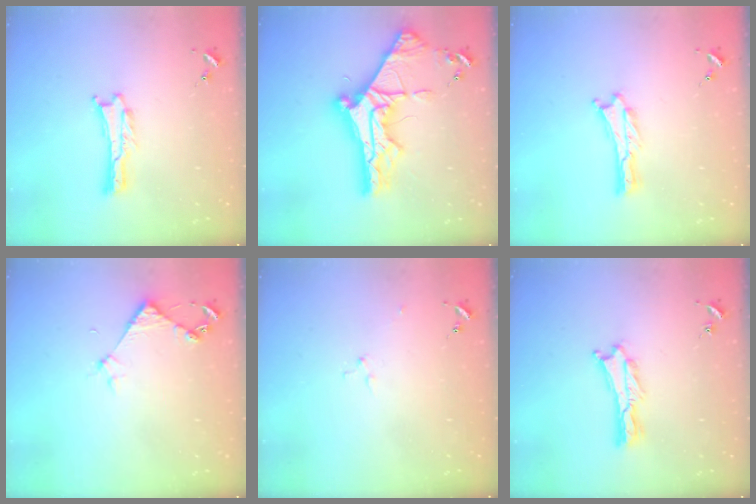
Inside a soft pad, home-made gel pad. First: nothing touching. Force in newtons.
{"total": 10.8, "press": 10.7, "slide": 1.2}
{"total": 0.0}
{"total": 3.7, "press": 3.7, "slide": 0.3}
{"total": 2.9, "press": 2.9, "slide": 0.3}
{"total": 1.2, "press": 1.1, "slide": 0.3}